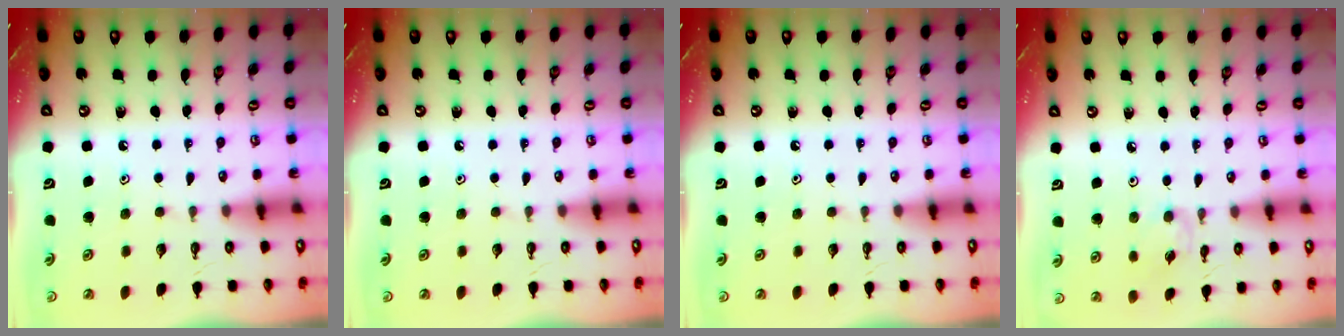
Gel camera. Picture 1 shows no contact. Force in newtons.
{"total": 0.0}
{"total": 0.0}
{"total": 2.5, "press": 2.5, "slide": 0.3}